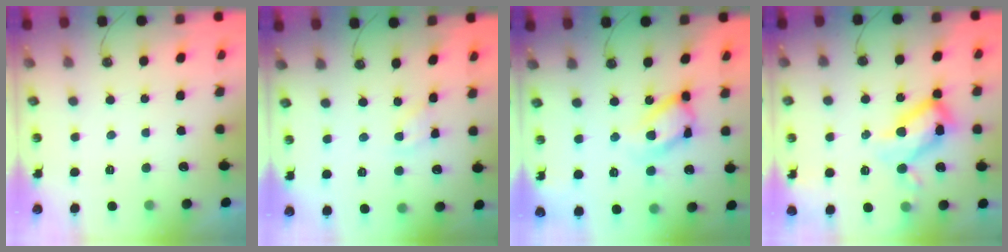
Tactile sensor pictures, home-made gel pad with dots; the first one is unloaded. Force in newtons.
{"total": 2.7, "press": 2.6, "slide": 0.4}
{"total": 15.5, "press": 15.4, "slide": 1.7}
{"total": 17.7, "press": 17.6, "slide": 1.5}